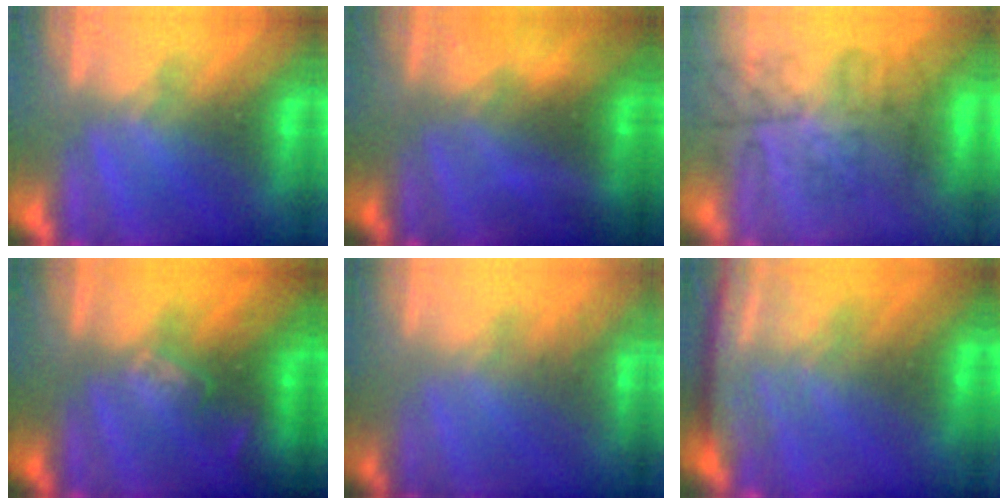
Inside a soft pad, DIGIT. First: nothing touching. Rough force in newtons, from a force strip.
{"total": 5.7}
{"total": 3.6}
{"total": 2.4}
{"total": 7.7}
{"total": 7.6}